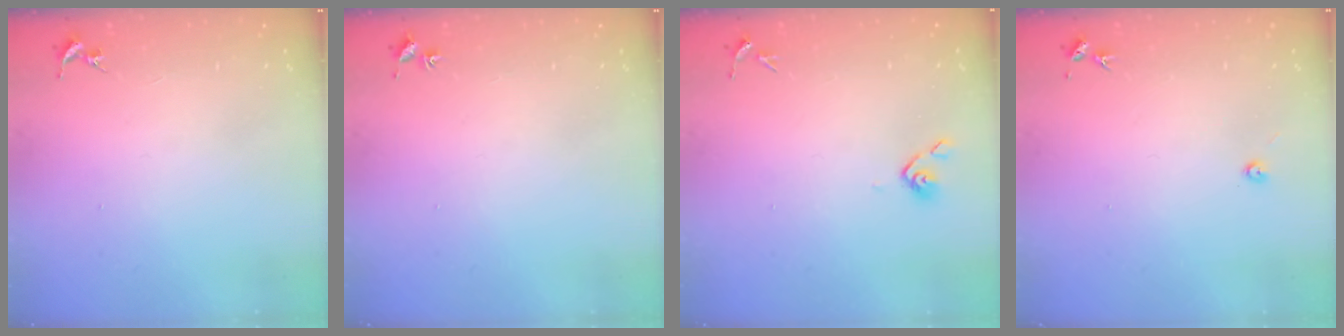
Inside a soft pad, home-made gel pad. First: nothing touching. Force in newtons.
{"total": 1.8, "press": 1.8, "slide": 0.2}
{"total": 4.2, "press": 4.1, "slide": 1.1}
{"total": 4.1, "press": 4.1, "slide": 0.4}